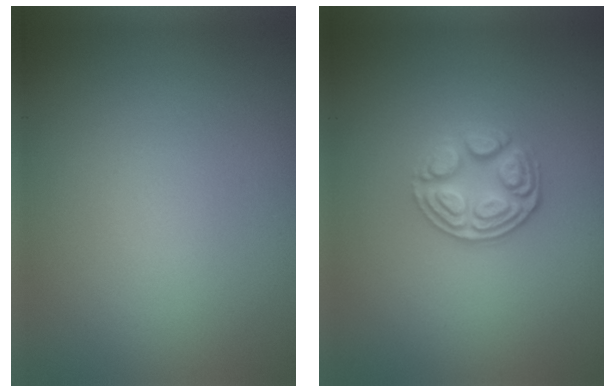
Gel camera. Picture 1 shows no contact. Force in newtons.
{"total": 3.5, "press": 3.0, "slide": 1.9}